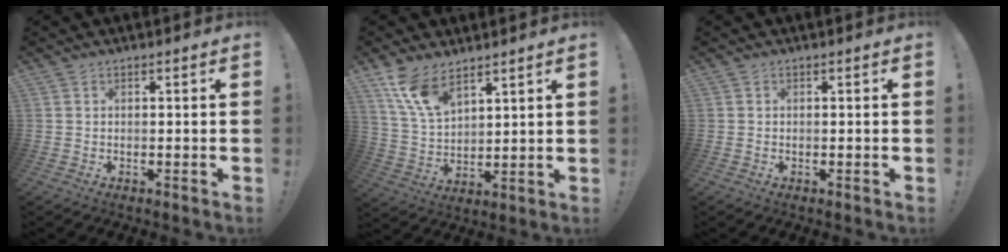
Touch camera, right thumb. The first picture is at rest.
{"total": 11.3, "force": [8.1, 5.1, 6.1], "torque": [-0.115, -0.042, 0.157]}
{"total": 0.0}